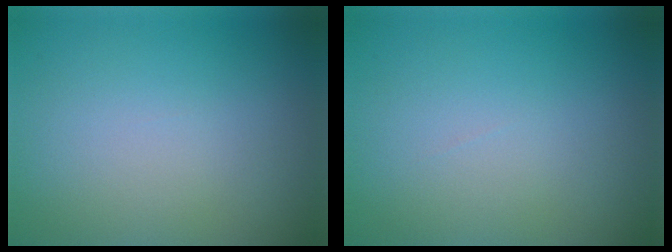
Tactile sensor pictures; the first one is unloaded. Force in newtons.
{"total": 0.0}